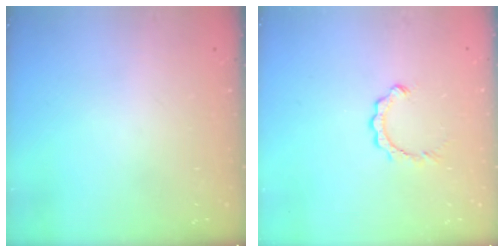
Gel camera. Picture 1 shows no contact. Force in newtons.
{"total": 2.8, "press": 2.8, "slide": 0.3}